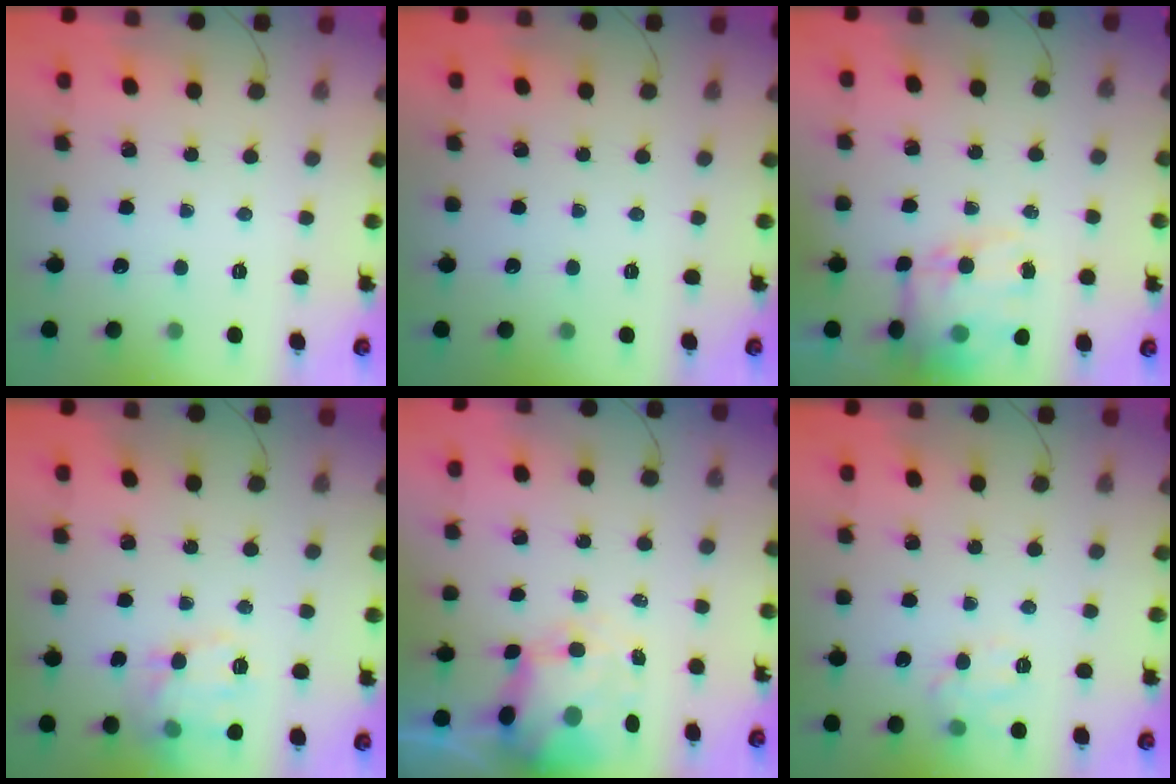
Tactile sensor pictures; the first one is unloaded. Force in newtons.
{"total": 0.0}
{"total": 14.8, "press": 14.4, "slide": 3.4}
{"total": 13.7, "press": 13.6, "slide": 0.7}
{"total": 7.6, "press": 7.3, "slide": 2.2}
{"total": 9.0, "press": 9.0, "slide": 0.6}